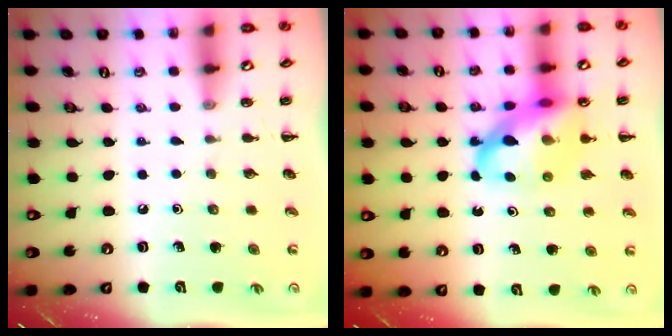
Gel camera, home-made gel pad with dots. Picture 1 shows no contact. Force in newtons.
{"total": 16.0, "press": 15.4, "slide": 4.1}